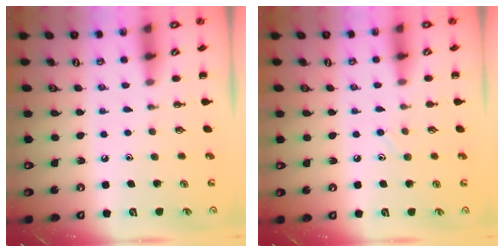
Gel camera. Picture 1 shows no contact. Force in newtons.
{"total": 6.2, "press": 5.9, "slide": 2.0}